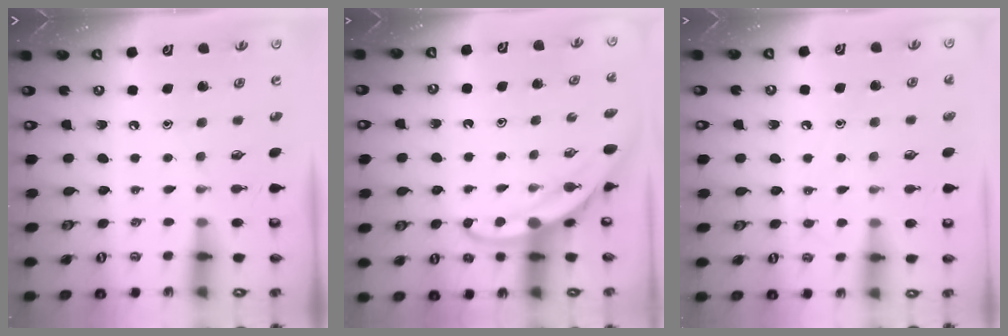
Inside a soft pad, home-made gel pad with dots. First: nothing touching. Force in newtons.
{"total": 5.1, "press": 5.0, "slide": 0.4}
{"total": 6.7, "press": 6.7, "slide": 0.6}